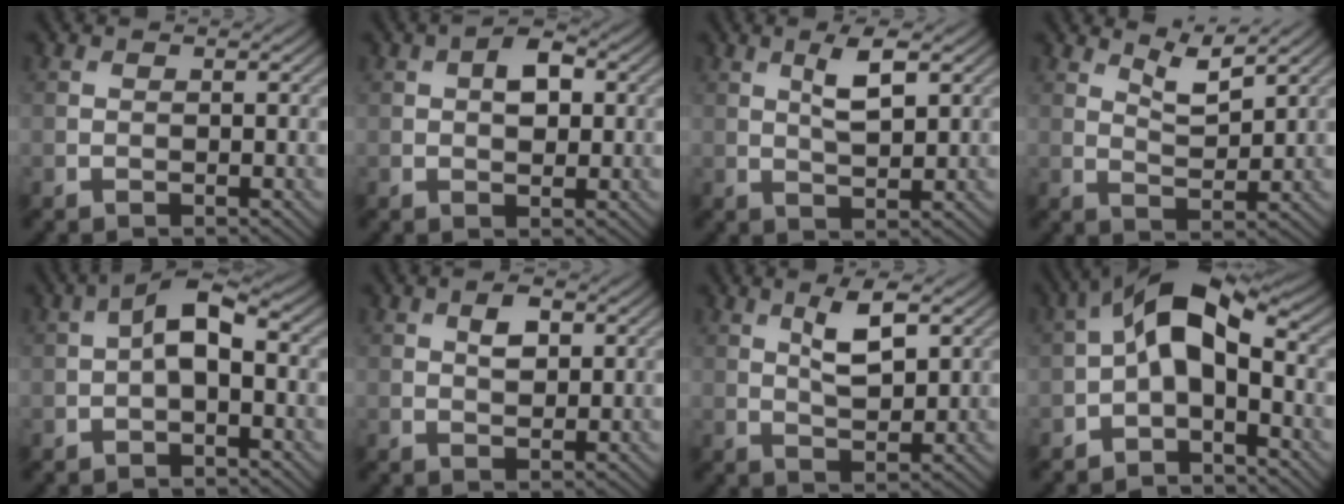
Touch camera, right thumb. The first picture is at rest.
{"total": 4.0, "force": [0.8, 2.3, 3.1], "torque": [-0.051, 0.004, 0.010]}
{"total": 4.5, "force": [1.8, 1.3, 3.9], "torque": [-0.083, -0.003, 0.036]}
{"total": 4.1, "force": [3.0, 0.9, 2.6], "torque": [-0.057, -0.007, 0.059]}
{"total": 4.4, "force": [-0.1, 2.1, 3.8], "torque": [-0.069, 0.009, -0.008]}
{"total": 2.9, "force": [1.0, 1.5, 2.2], "torque": [-0.039, 0.000, 0.018]}
{"total": 5.4, "force": [2.2, 1.9, 4.5], "torque": [-0.091, -0.004, 0.041]}
{"total": 8.3, "force": [-0.8, 4.3, 7.1], "torque": [-0.129, 0.024, -0.027]}